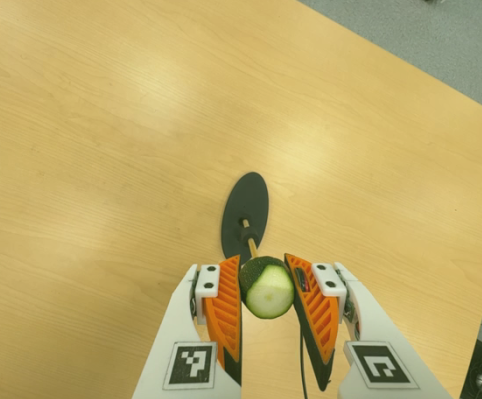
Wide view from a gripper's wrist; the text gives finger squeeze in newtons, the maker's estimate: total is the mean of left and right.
{"total": 9.3, "left": 8.7, "right": 9.9}